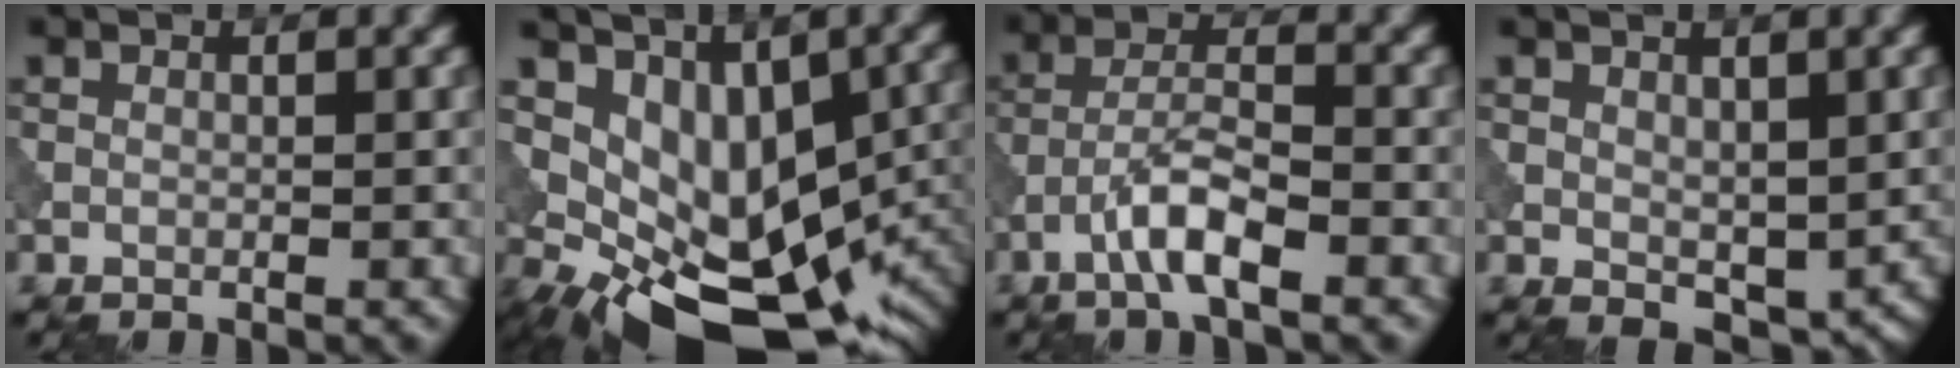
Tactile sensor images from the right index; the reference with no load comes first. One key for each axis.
{"total": 10.1, "fx": -0.5, "fy": 5.7, "fz": 8.3, "tx": -0.133, "ty": -0.014, "tz": 0.011}
{"total": 4.4, "fx": -2.4, "fy": 1.0, "fz": 3.6, "tx": -0.067, "ty": 0.011, "tz": -0.054}
{"total": 3.0, "fx": 0.6, "fy": 1.9, "fz": 2.2, "tx": -0.038, "ty": -0.008, "tz": 0.018}